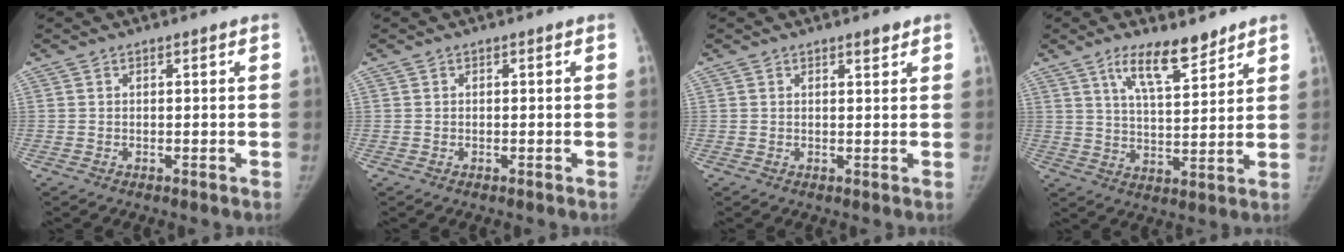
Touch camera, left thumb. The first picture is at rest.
{"total": 0.0}
{"total": 1.6, "force": [1.2, 0.5, 0.9], "torque": [-0.007, -0.009, 0.019]}
{"total": 9.8, "force": [6.9, 3.1, 6.3], "torque": [-0.086, -0.046, 0.122]}